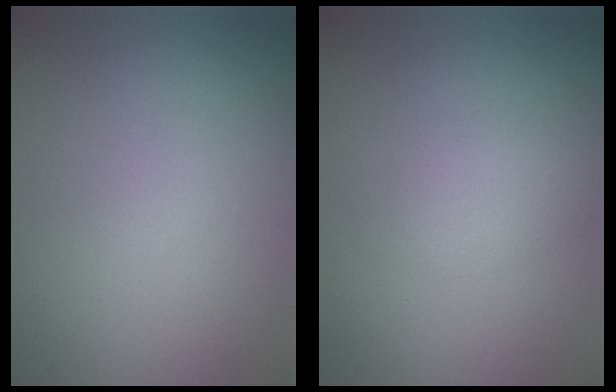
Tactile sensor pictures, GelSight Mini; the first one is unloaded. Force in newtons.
{"total": 1.4, "press": 1.4, "slide": 0.0}